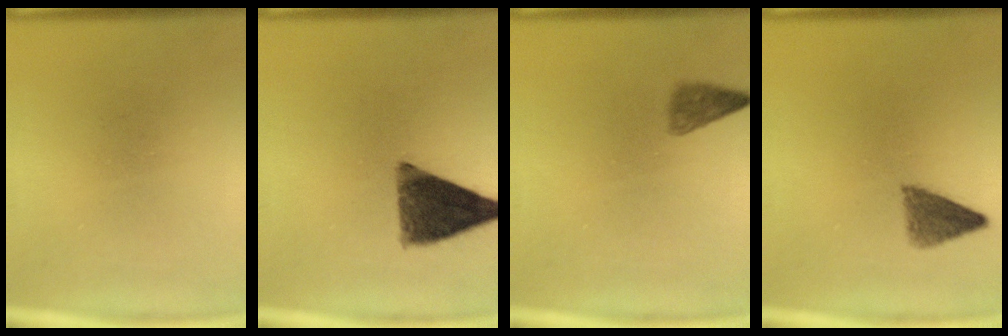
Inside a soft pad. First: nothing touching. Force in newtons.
{"total": 10.5}
{"total": 2.1}
{"total": 3.3}